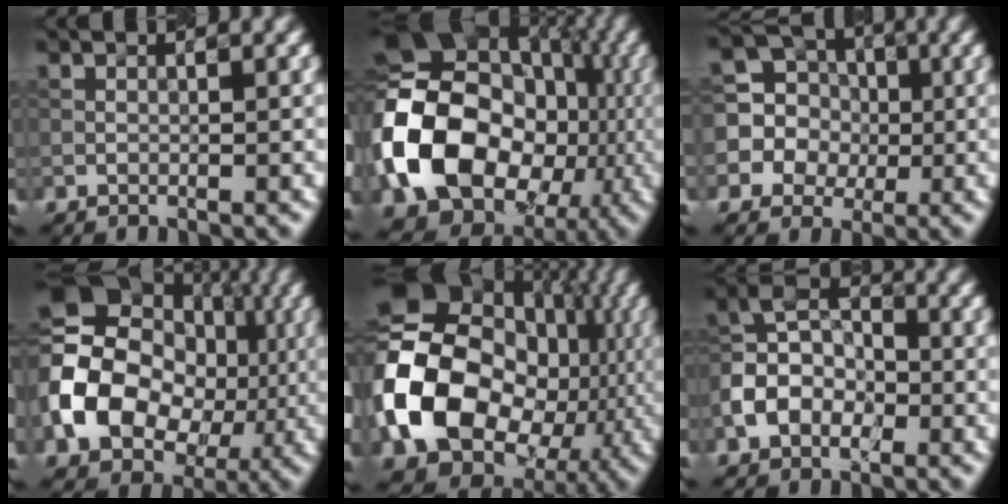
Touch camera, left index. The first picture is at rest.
{"total": 19.0, "force": [-2.6, 15.0, 11.3], "torque": [-0.228, -0.010, -0.046]}
{"total": 8.0, "force": [0.9, 7.5, 2.5], "torque": [-0.072, 0.032, -0.010]}
{"total": 15.6, "force": [-1.1, 12.7, 9.0], "torque": [-0.195, -0.004, -0.022]}
{"total": 19.7, "force": [-2.1, 16.4, 10.7], "torque": [-0.232, -0.009, -0.036]}
{"total": 5.5, "force": [-2.1, 3.9, 3.2], "torque": [-0.067, 0.010, -0.048]}